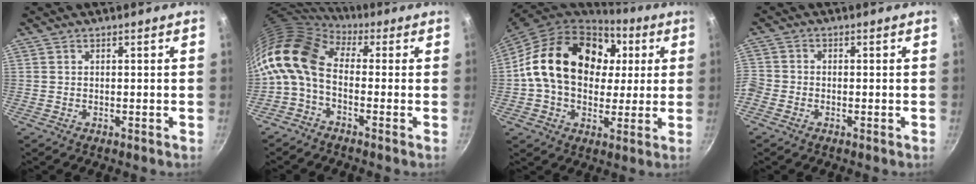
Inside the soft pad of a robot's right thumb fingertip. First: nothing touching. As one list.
[{"total": 13.0, "force": [0.0, 8.1, 10.1], "torque": [-0.197, 0.023, -0.021]}, {"total": 23.0, "force": [4.6, 16.8, 15.1], "torque": [-0.242, 0.015, 0.069]}, {"total": 3.8, "force": [-1.9, 2.9, 1.7], "torque": [-0.048, 0.007, -0.050]}]